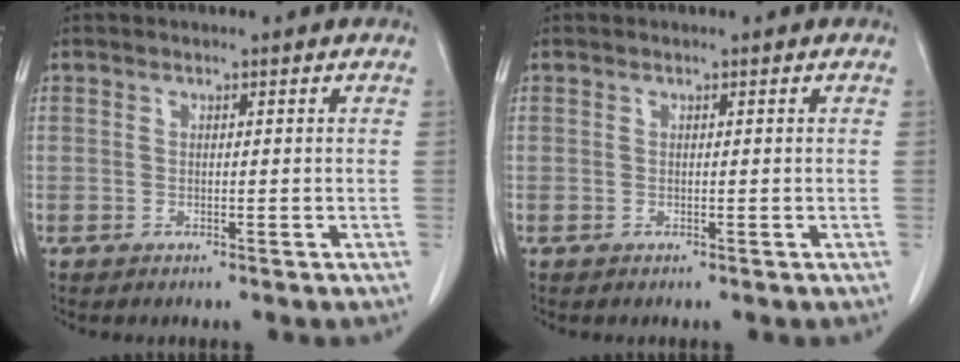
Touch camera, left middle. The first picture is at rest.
{"total": 0.0}